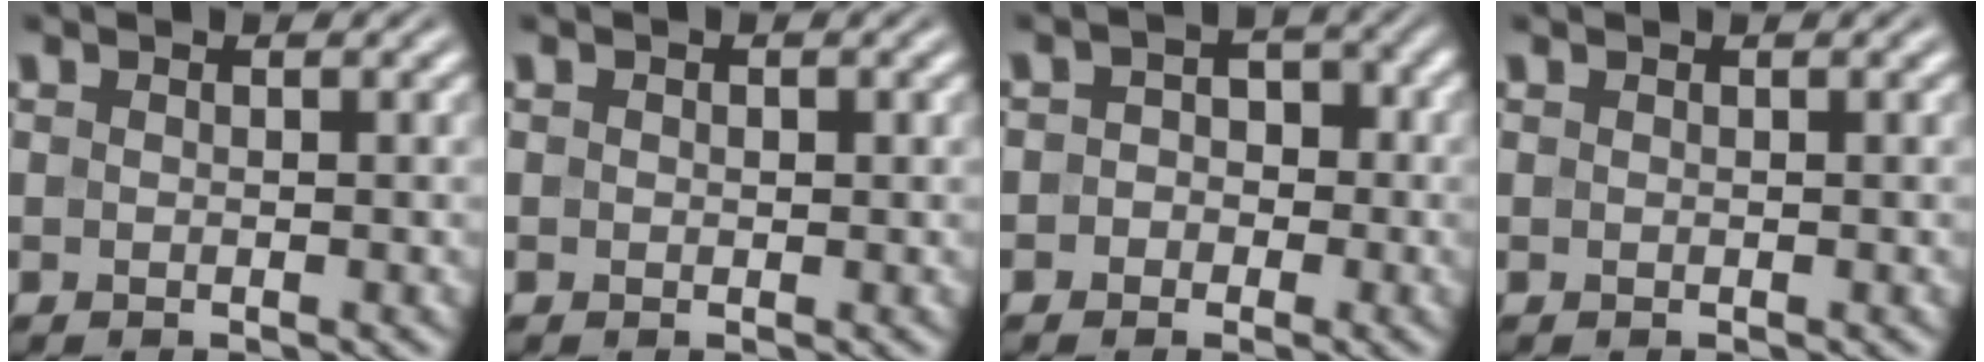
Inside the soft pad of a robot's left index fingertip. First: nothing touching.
{"total": 0.6, "force": [0.2, 0.4, 0.3], "torque": [-0.005, -0.001, 0.001]}
{"total": 2.6, "force": [-0.5, 2.4, 0.9], "torque": [0.019, 0.010, -0.025]}
{"total": 0.5, "force": [0.4, 0.1, 0.3], "torque": [-0.005, 0.006, 0.006]}